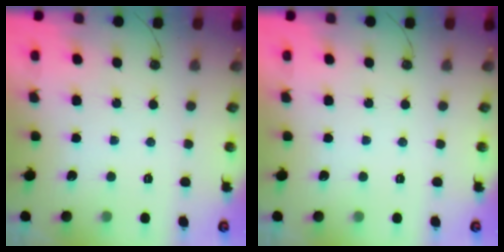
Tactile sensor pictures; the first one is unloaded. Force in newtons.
{"total": 0.0}